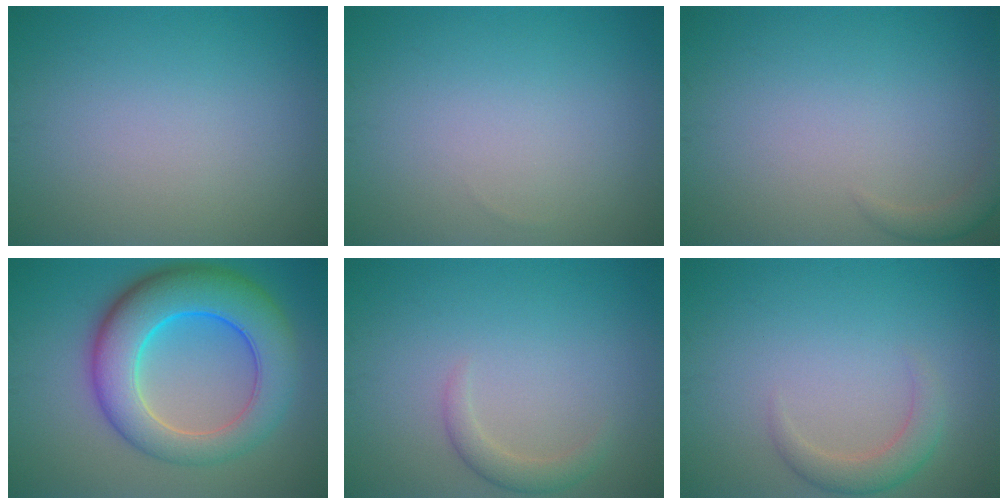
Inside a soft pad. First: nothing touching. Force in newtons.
{"total": 0.0}
{"total": 1.4, "press": 1.4, "slide": 0.2}
{"total": 10.0, "press": 10.0, "slide": 0.2}
{"total": 1.7, "press": 1.7, "slide": 0.2}
{"total": 2.4, "press": 2.4, "slide": 0.2}